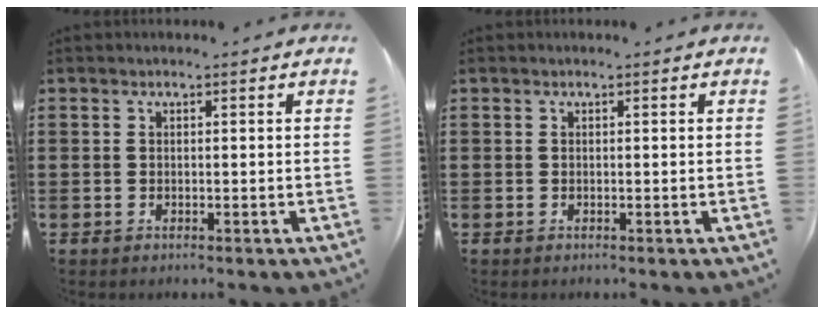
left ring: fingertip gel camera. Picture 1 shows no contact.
{"total": 0.0}